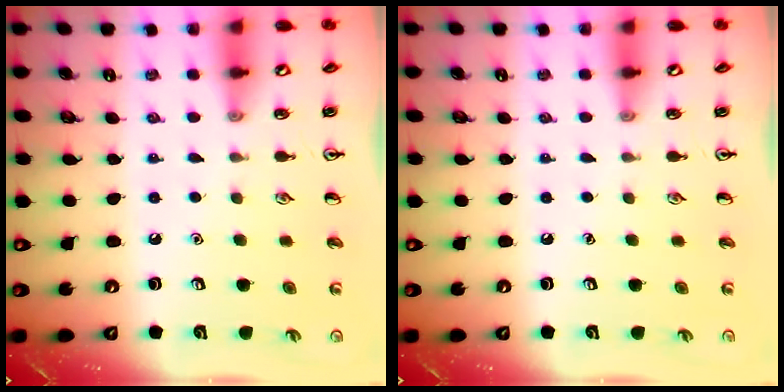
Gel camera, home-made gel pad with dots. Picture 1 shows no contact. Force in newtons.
{"total": 0.0}